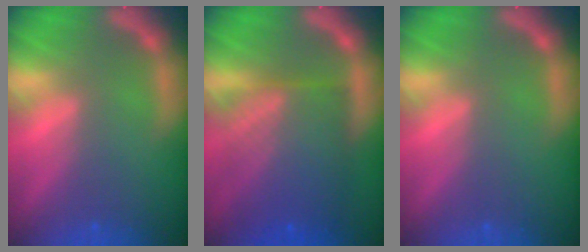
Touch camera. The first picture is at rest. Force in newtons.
{"total": 10.1}
{"total": 0.0}